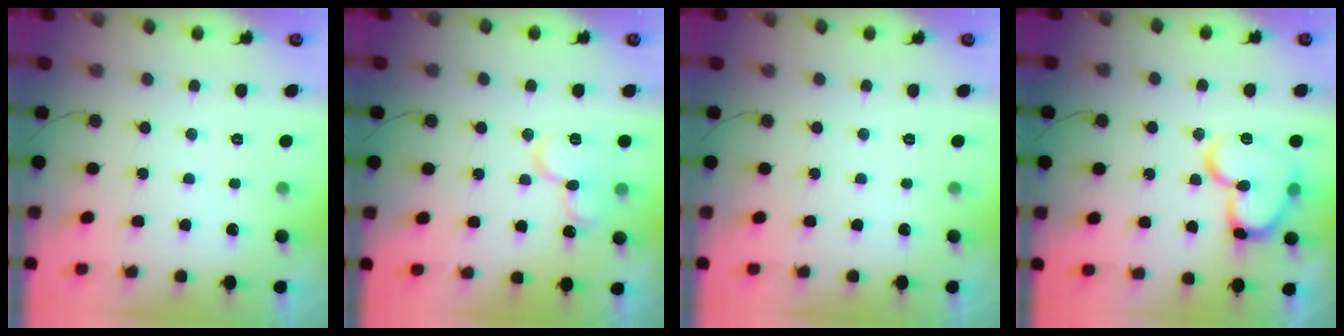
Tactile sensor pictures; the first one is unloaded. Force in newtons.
{"total": 12.4, "press": 12.3, "slide": 1.5}
{"total": 0.0}
{"total": 17.1, "press": 17.0, "slide": 1.6}